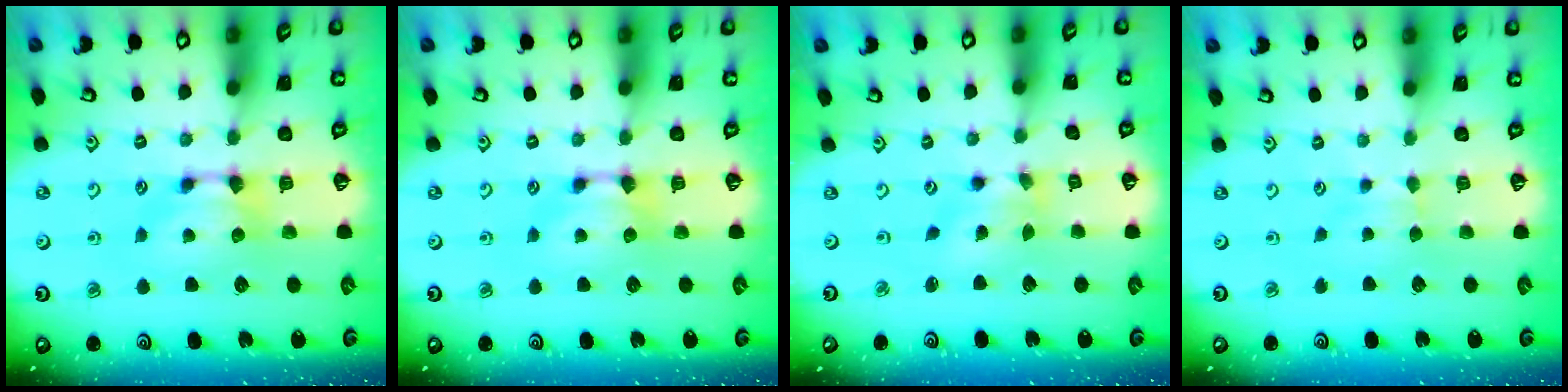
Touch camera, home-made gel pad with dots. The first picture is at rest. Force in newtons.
{"total": 0.0}
{"total": 1.4, "press": 0.4, "slide": 1.4}
{"total": 1.5, "press": 1.5, "slide": 0.3}